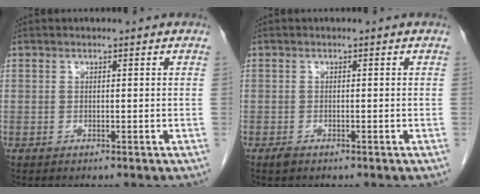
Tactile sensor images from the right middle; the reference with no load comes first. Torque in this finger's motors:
{"motor_torque": [-0.38, -0.02, 0.00, -0.01]}